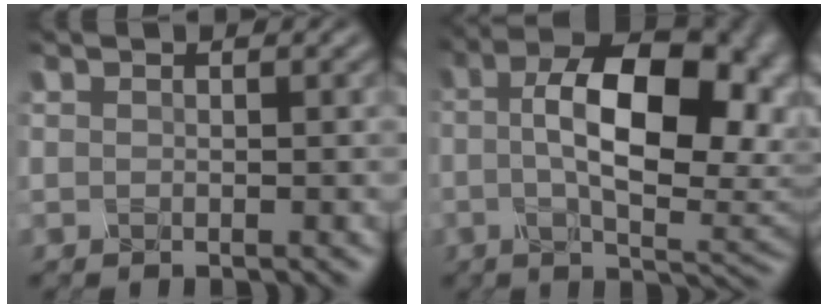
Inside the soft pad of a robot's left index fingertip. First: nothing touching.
{"total": 11.0, "force": [0.0, 4.8, 9.9], "torque": [-0.151, 0.006, 0.016]}